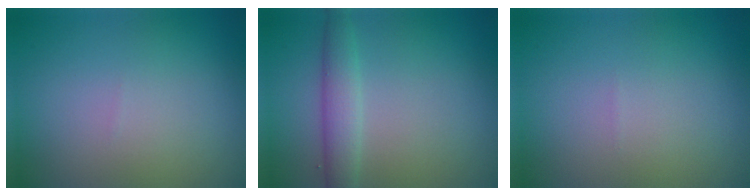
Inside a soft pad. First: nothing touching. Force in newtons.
{"total": 2.8, "press": 2.8, "slide": 0.1}
{"total": 0.0}